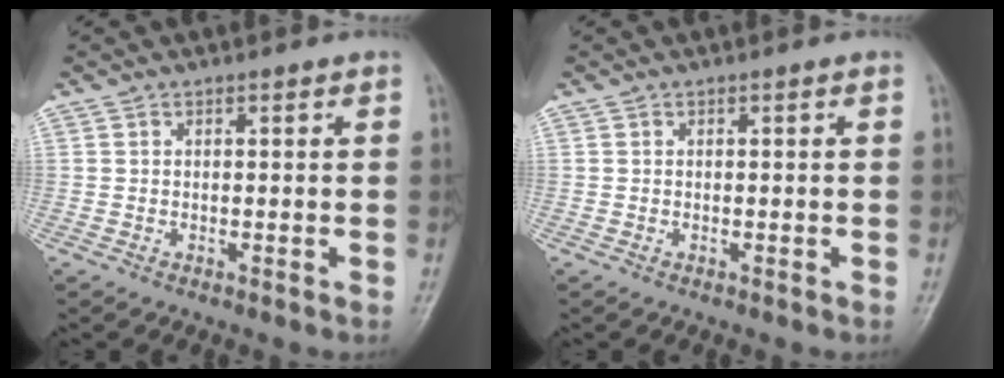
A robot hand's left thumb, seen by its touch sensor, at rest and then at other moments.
{"total": 0.0}